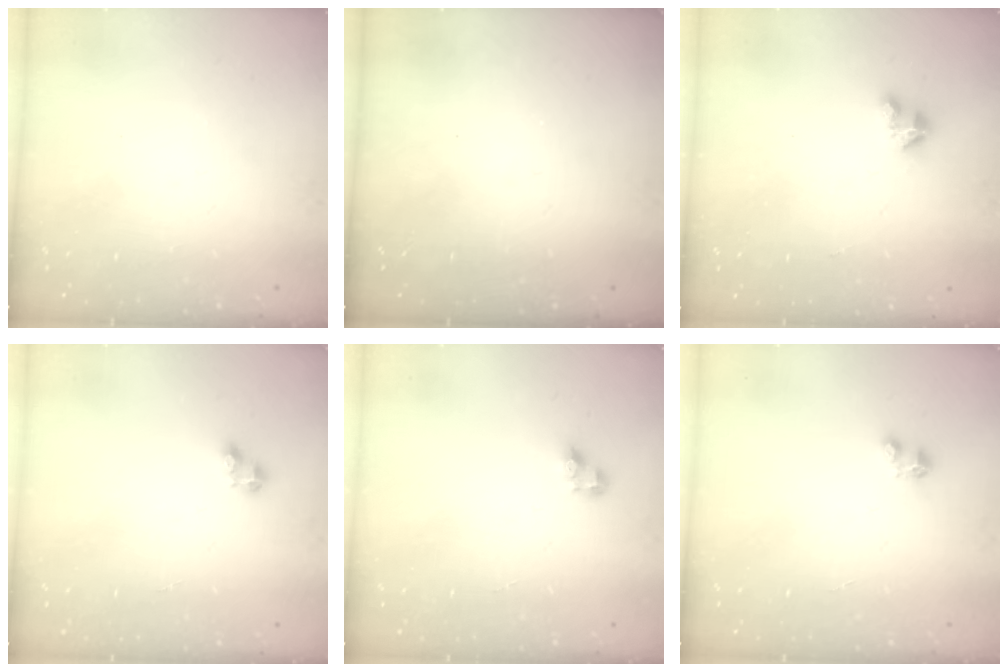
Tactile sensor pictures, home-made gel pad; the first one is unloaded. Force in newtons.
{"total": 0.0}
{"total": 2.8, "press": 2.8, "slide": 0.2}
{"total": 2.8, "press": 2.8, "slide": 0.4}
{"total": 3.4, "press": 3.4, "slide": 0.4}
{"total": 2.8, "press": 2.8, "slide": 0.4}